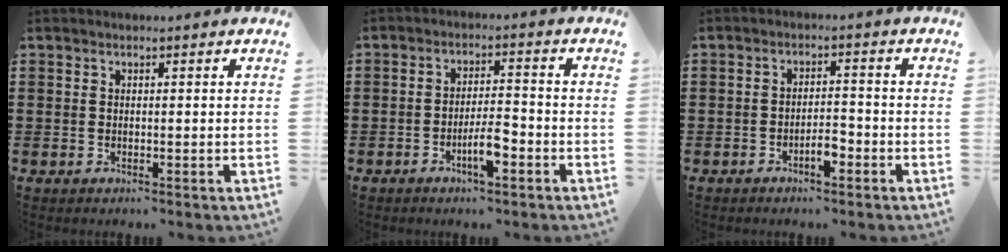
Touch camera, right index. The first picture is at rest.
{"total": 5.1, "force": [-2.4, 1.4, 4.3], "torque": [-0.085, 0.003, -0.047]}
{"total": 3.3, "force": [-2.0, 1.2, 2.4], "torque": [-0.042, 0.007, -0.038]}